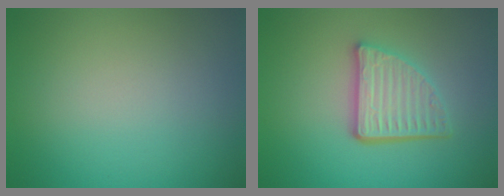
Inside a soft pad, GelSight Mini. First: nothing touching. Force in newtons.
{"total": 4.6, "press": 3.4, "slide": 3.1}